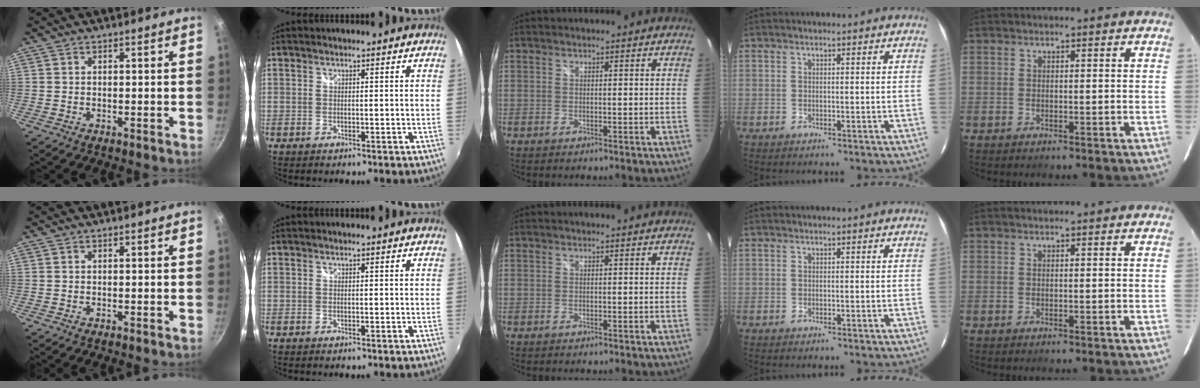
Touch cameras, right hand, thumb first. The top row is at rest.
{}